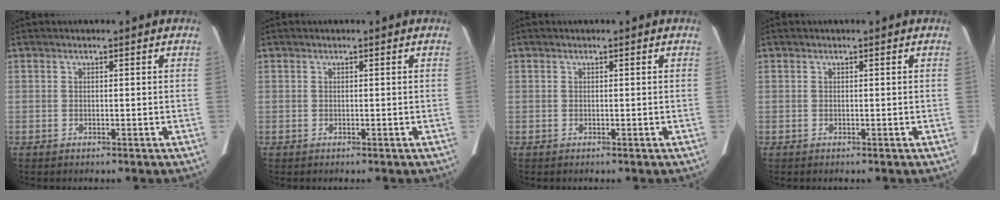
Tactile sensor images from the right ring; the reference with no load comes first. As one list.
[{"total": 0.0}, {"total": 0.0}, {"total": 0.0}]